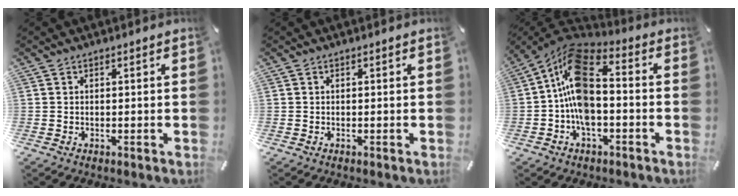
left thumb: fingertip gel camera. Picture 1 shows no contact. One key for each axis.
{"total": 0.0}
{"total": 13.0, "fx": -2.4, "fy": 7.4, "fz": 10.4, "tx": -0.195, "ty": 0.006, "tz": -0.045}